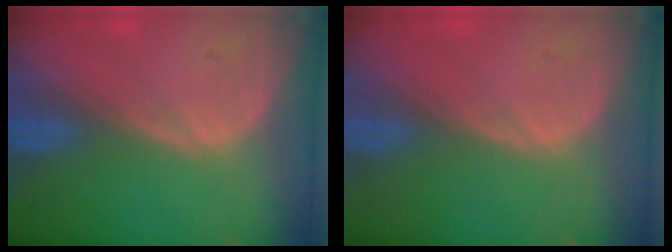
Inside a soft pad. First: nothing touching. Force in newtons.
{"total": 0.0}